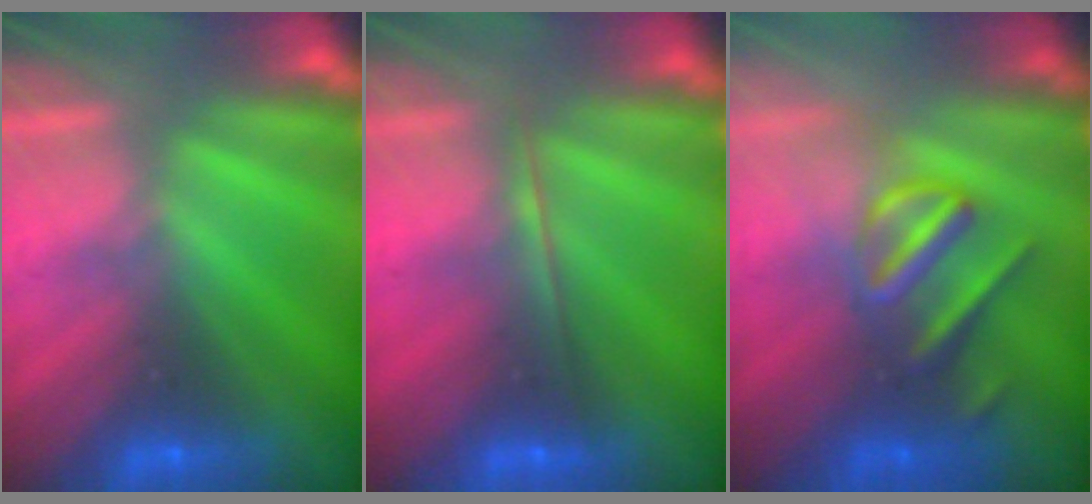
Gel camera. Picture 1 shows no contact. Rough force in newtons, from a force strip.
{"total": 1.8}
{"total": 3.0}